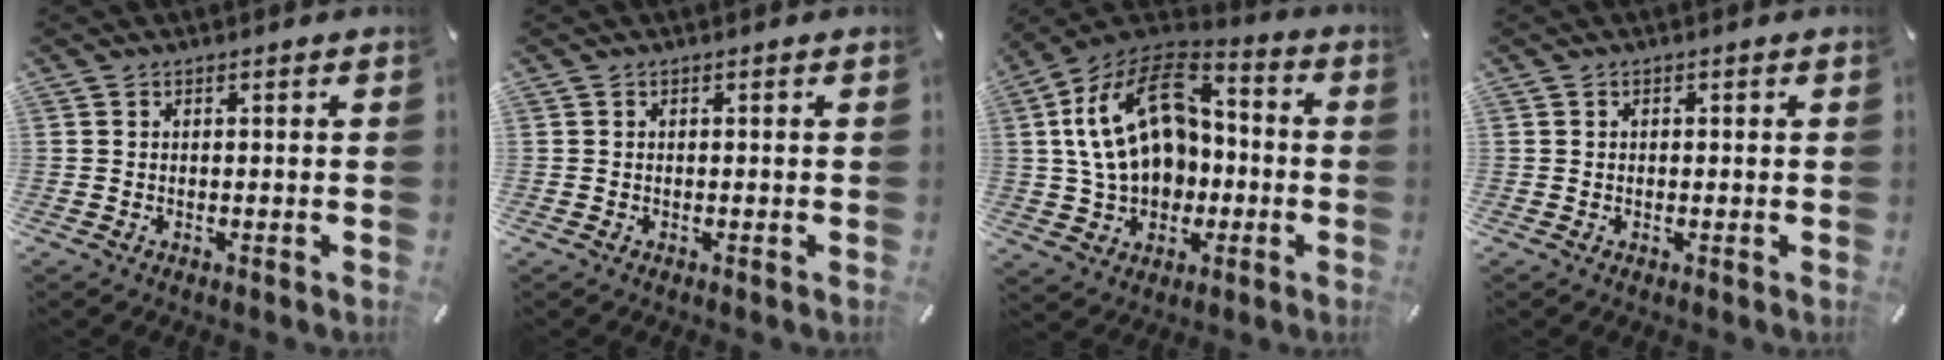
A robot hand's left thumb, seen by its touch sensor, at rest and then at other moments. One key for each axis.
{"total": 0.0}
{"total": 21.1, "fx": 1.4, "fy": 16.0, "fz": 13.8, "tx": -0.267, "ty": 0.007, "tz": 0.030}
{"total": 0.6, "fx": 0.0, "fy": 0.5, "fz": 0.3, "tx": -0.005, "ty": 0.003, "tz": -0.002}